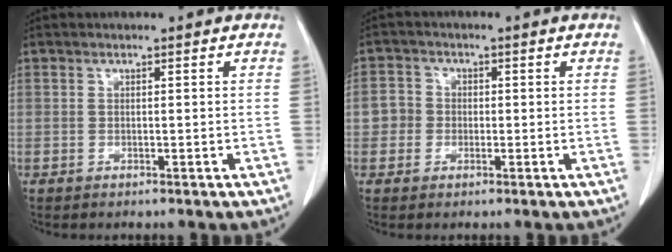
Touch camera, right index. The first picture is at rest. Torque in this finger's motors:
{"motor_torque": [-0.06, 0.04, 0.01, 0.01]}